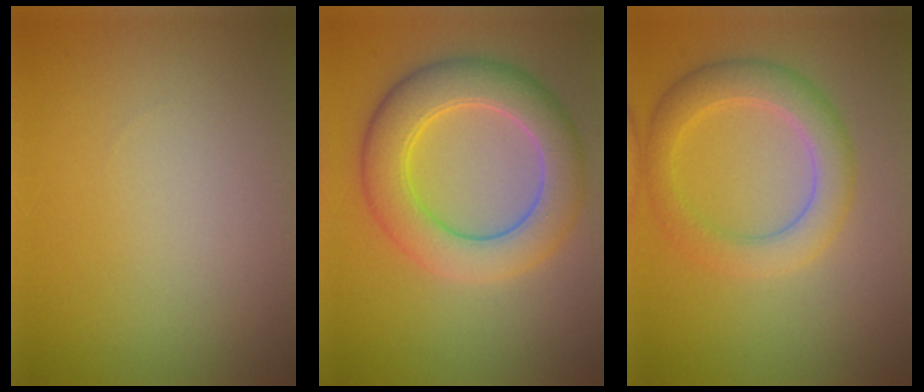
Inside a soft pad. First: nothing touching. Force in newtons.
{"total": 6.9, "press": 6.9, "slide": 0.2}
{"total": 2.9, "press": 2.9, "slide": 0.3}